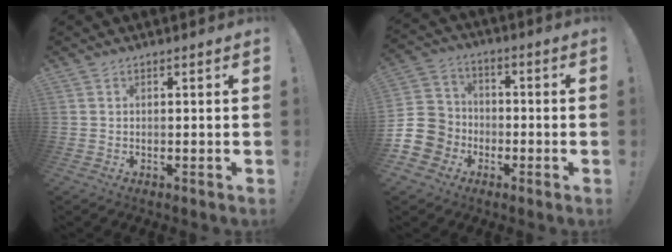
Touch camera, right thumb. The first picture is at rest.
{"total": 11.8, "force": [-4.4, 10.3, 3.6], "torque": [-0.071, 0.039, -0.077]}